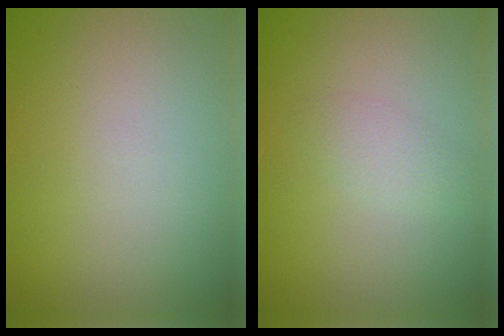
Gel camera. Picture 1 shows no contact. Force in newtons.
{"total": 1.4, "press": 1.4, "slide": 0.0}